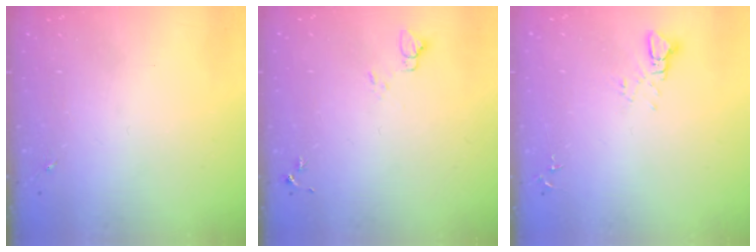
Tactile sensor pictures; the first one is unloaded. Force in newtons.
{"total": 4.5, "press": 4.5, "slide": 0.4}
{"total": 3.4, "press": 3.4, "slide": 0.2}